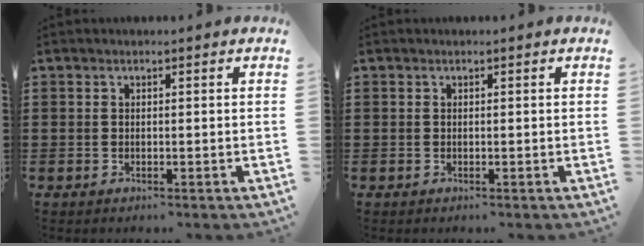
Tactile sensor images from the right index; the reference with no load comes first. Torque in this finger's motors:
{"motor_torque": [-0.20, 0.11, 0.00, -0.01]}